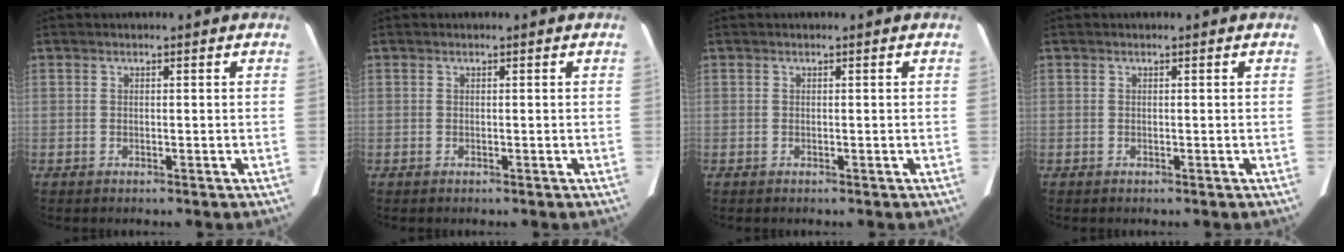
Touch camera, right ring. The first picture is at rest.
{"total": 0.0}
{"total": 0.0}
{"total": 0.0}